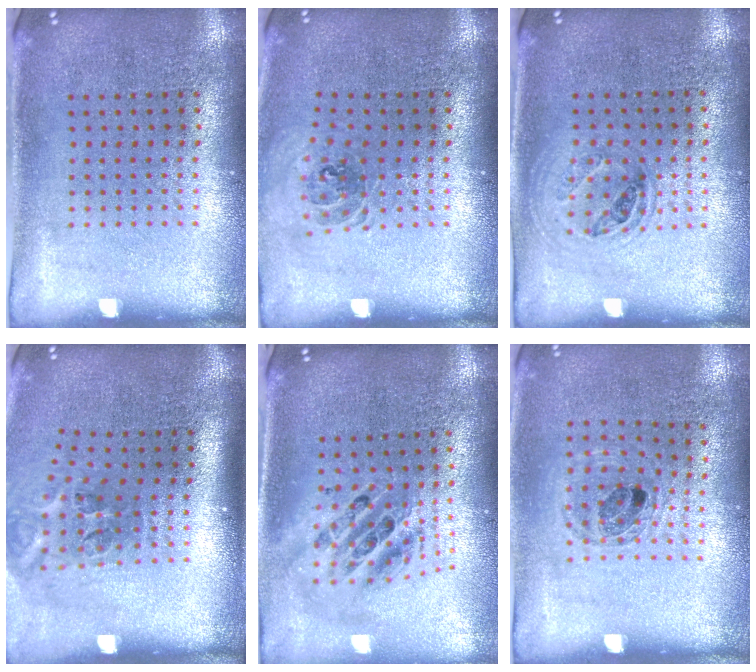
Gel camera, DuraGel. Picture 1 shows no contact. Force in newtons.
{"total": 0.9, "press": 0.9, "slide": 0.2}
{"total": 1.0, "press": 0.9, "slide": 0.3}
{"total": 2.2, "press": 1.4, "slide": 1.7}
{"total": 2.1, "press": 1.6, "slide": 1.4}
{"total": 0.9, "press": 0.9, "slide": 0.0}